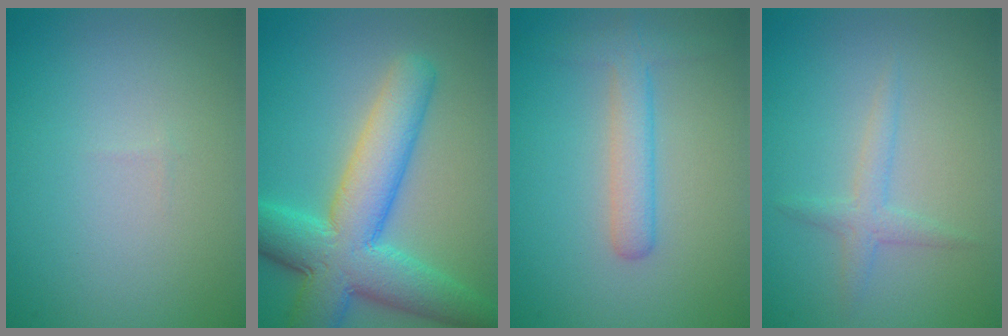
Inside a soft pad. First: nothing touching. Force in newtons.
{"total": 9.5, "press": 9.5, "slide": 0.4}
{"total": 3.0, "press": 3.0, "slide": 0.0}
{"total": 1.7, "press": 1.7, "slide": 0.1}